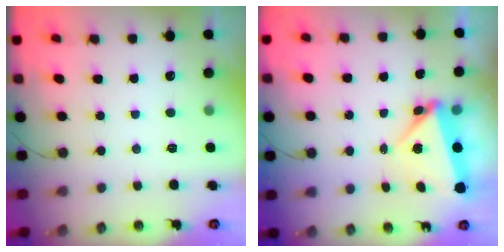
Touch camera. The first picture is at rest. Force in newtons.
{"total": 7.0, "press": 4.9, "slide": 5.0}